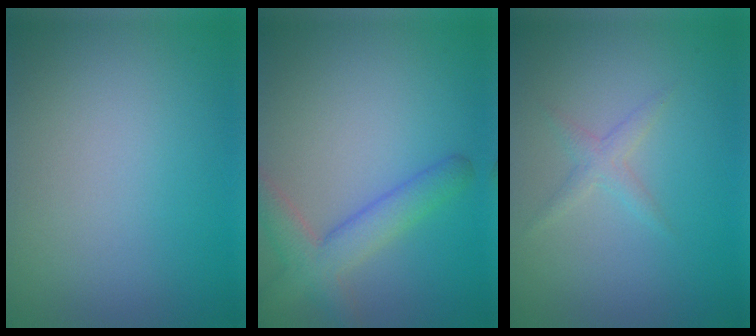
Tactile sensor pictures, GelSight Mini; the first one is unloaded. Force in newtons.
{"total": 4.1, "press": 4.1, "slide": 0.3}
{"total": 1.3, "press": 1.3, "slide": 0.1}